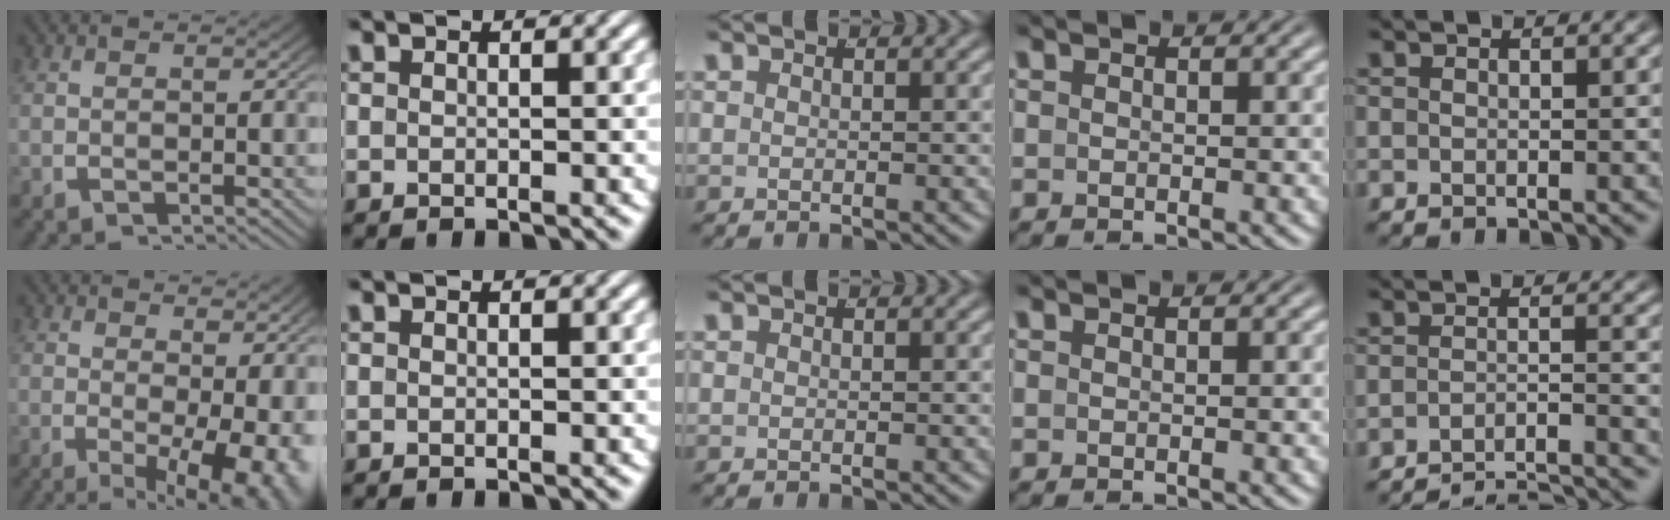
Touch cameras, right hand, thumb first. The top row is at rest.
{"thumb": {"total": 8.4, "force": [-1.8, 4.5, 6.9], "torque": [-0.095, -0.041, -0.013]}, "little": {"total": 11.5, "force": [-11.2, 2.1, 1.8], "torque": [0.004, -0.026, -0.174]}}